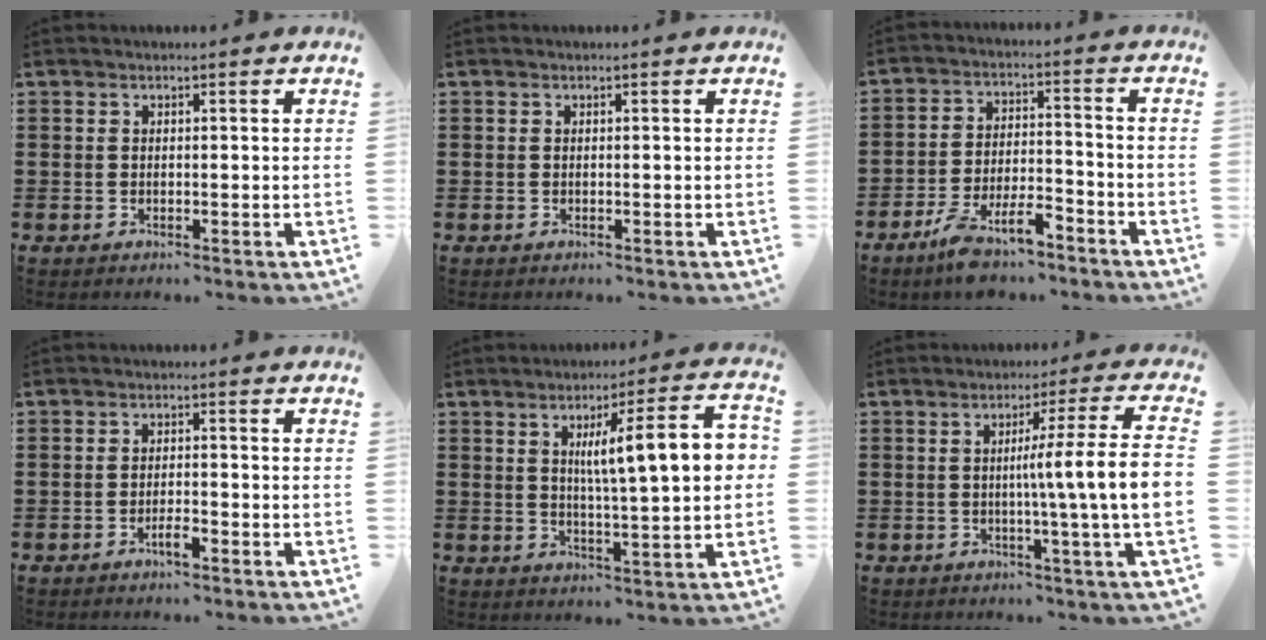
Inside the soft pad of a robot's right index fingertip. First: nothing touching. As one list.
[{"total": 0.0}, {"total": 6.8, "force": [-5.3, 1.9, 3.8], "torque": [-0.081, 0.008, -0.101]}, {"total": 2.6, "force": [-1.7, 0.4, 1.9], "torque": [-0.033, 0.000, -0.032]}, {"total": 11.0, "force": [2.5, 1.5, 10.6], "torque": [-0.182, 0.005, 0.034]}, {"total": 9.3, "force": [-0.4, -0.9, 9.2], "torque": [-0.151, -0.016, -0.019]}]